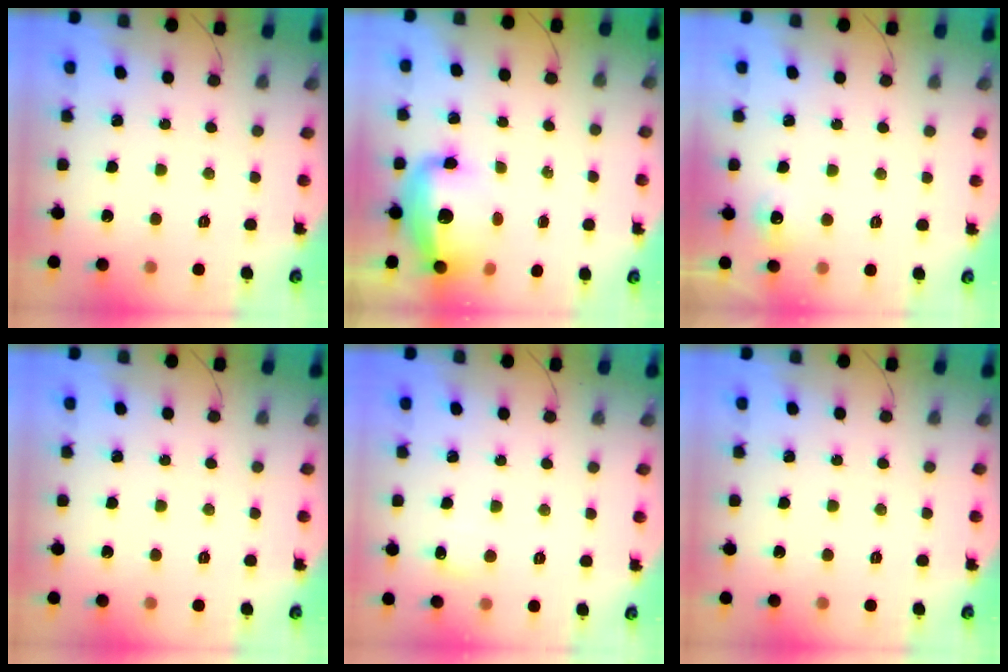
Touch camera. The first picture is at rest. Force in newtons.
{"total": 13.8, "press": 13.2, "slide": 4.1}
{"total": 5.7, "press": 5.5, "slide": 1.5}
{"total": 0.0}
{"total": 4.6, "press": 4.4, "slide": 1.4}
{"total": 0.0}